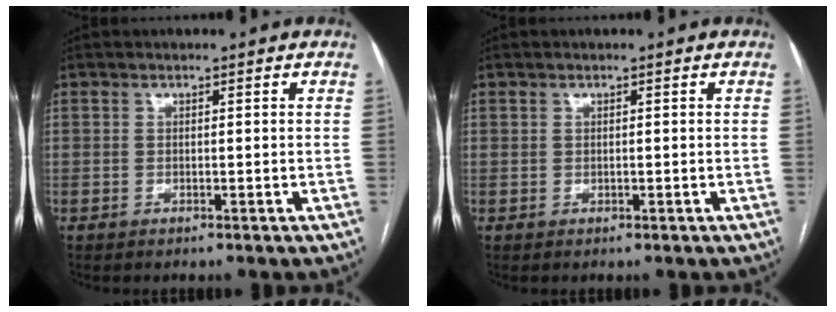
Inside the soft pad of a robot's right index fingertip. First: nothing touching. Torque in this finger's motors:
{"motor_torque": [0.02, 0.06, 0.05, 0.00]}